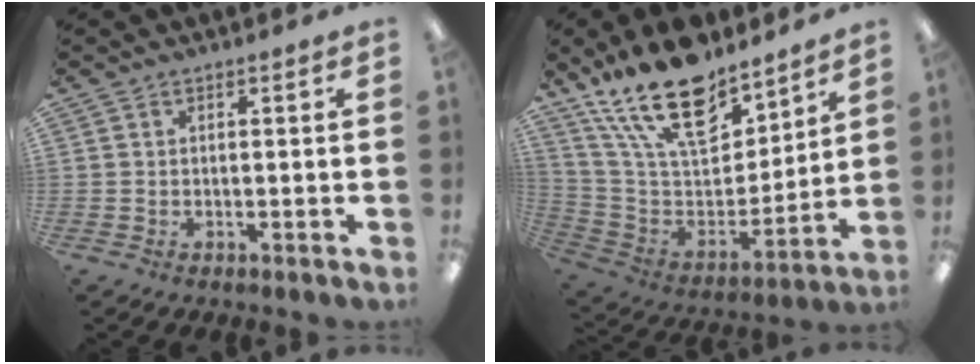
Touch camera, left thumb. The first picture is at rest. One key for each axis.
{"total": 21.9, "fx": 15.7, "fy": 9.8, "fz": 11.7, "tx": -0.215, "ty": -0.092, "tz": 0.281}